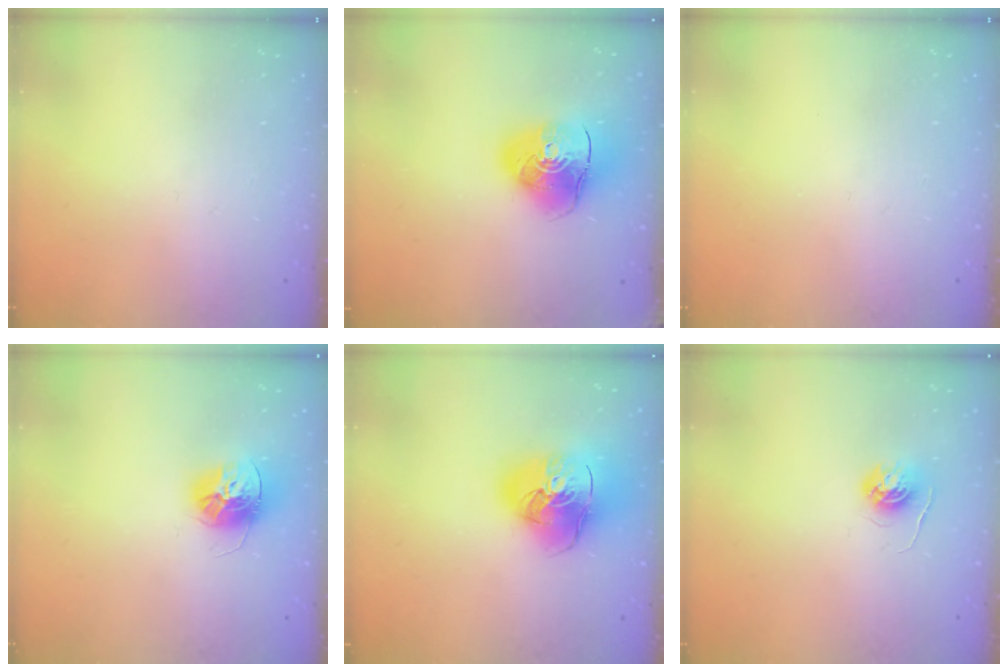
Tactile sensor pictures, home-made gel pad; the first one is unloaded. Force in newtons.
{"total": 12.7, "press": 12.6, "slide": 2.0}
{"total": 0.0}
{"total": 13.4, "press": 13.4, "slide": 1.2}
{"total": 19.7, "press": 19.5, "slide": 2.7}
{"total": 4.3, "press": 4.3, "slide": 0.5}